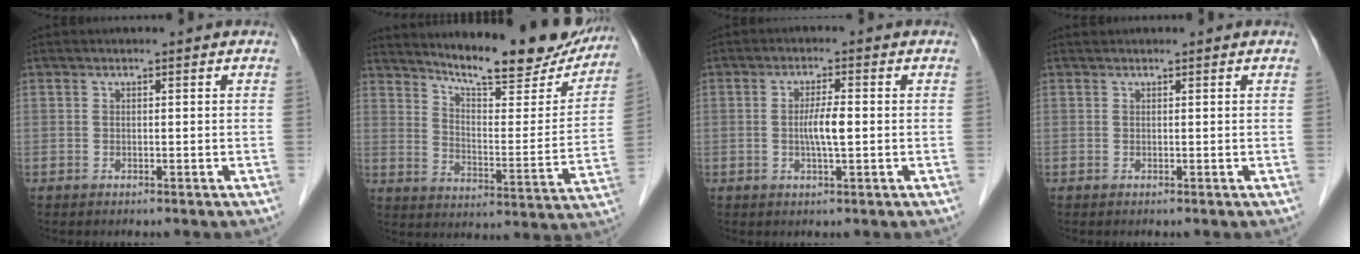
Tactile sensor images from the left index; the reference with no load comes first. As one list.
[{"total": 20.3, "force": [18.2, 3.2, 8.4], "torque": [-0.116, -0.041, 0.243]}, {"total": 3.7, "force": [-0.3, 0.3, 3.7], "torque": [-0.071, -0.003, -0.006]}, {"total": 0.8, "force": [0.7, 0.2, 0.1], "torque": [-0.004, 0.013, 0.013]}]